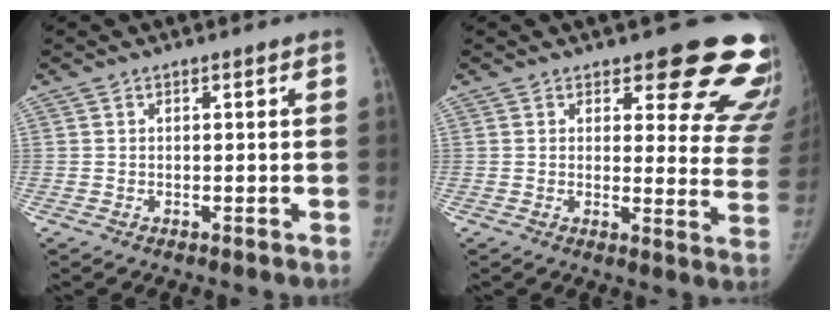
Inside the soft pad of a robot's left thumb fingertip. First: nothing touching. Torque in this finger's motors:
{"motor_torque": [0.98, 0.47, 1.21, -0.77, 0.12]}